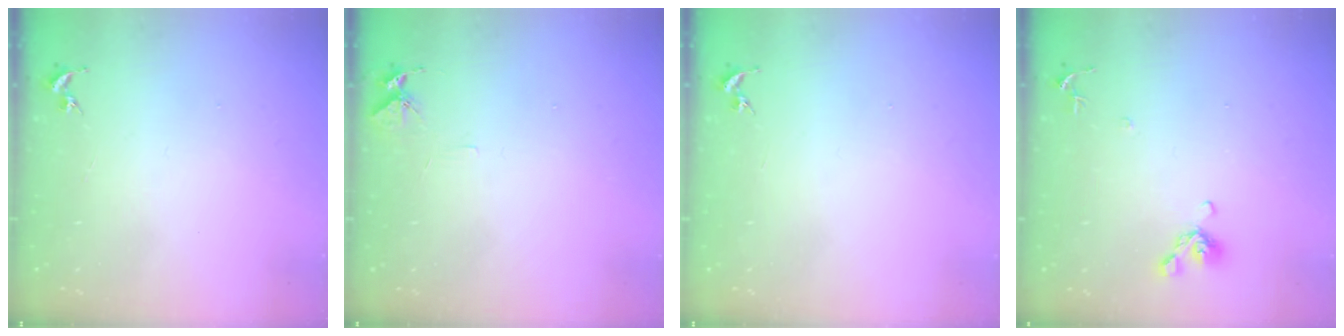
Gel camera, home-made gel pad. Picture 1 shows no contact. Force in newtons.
{"total": 5.4, "press": 5.4, "slide": 0.6}
{"total": 0.0}
{"total": 8.7, "press": 8.5, "slide": 1.8}